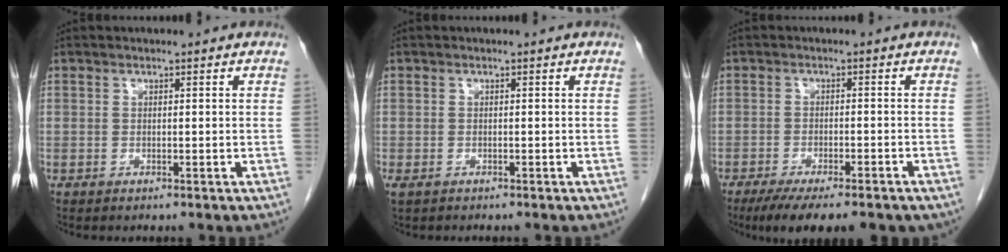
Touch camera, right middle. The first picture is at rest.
{"total": 1.4, "force": [-0.9, 0.7, 0.7], "torque": [-0.018, -0.004, -0.011]}
{"total": 11.8, "force": [-9.0, 2.8, 7.1], "torque": [-0.103, -0.014, -0.127]}